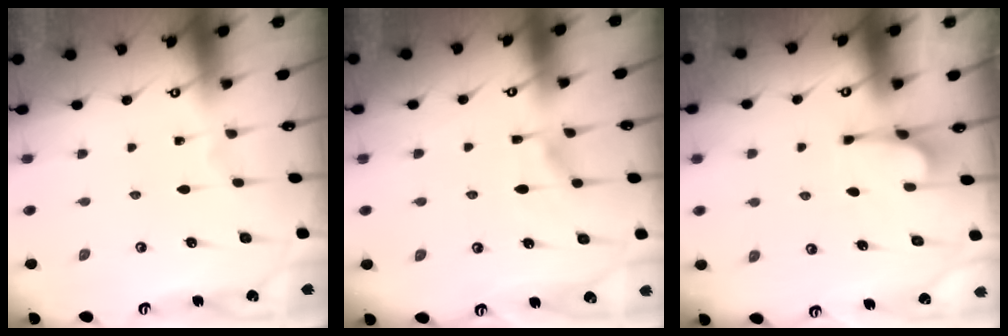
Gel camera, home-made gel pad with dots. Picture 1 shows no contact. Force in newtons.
{"total": 5.7, "press": 5.6, "slide": 0.7}
{"total": 1.0, "press": 0.3, "slide": 1.0}